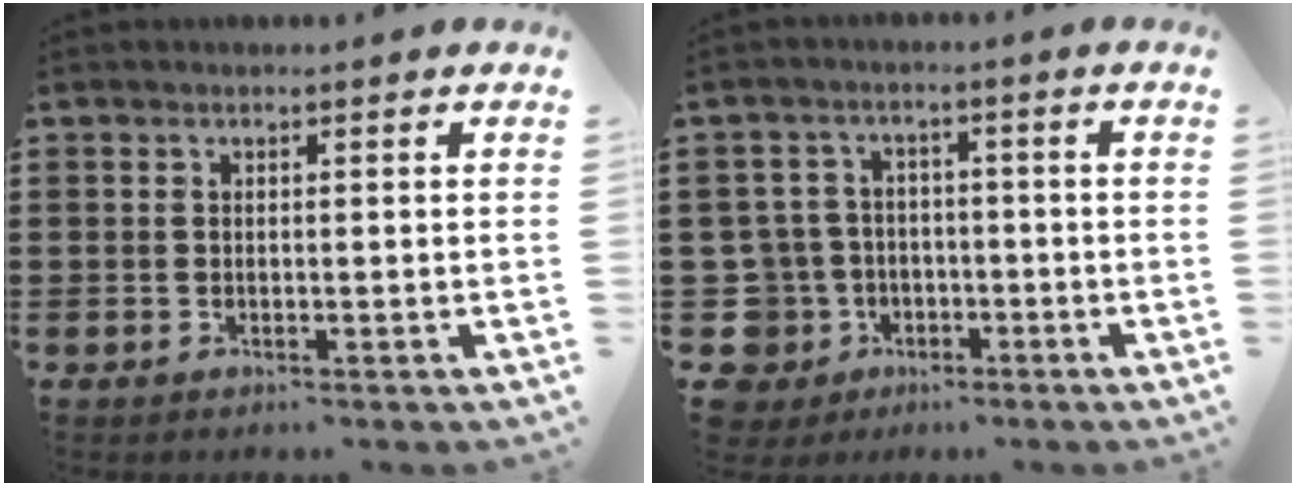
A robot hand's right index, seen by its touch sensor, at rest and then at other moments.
{"total": 7.9, "force": [-2.6, 7.2, 2.0], "torque": [-0.111, -0.001, -0.056]}